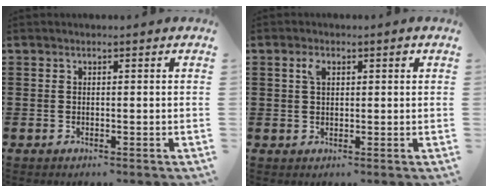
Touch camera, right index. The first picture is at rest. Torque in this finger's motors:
{"motor_torque": [0.36, -0.29, 0.06, 0.03]}